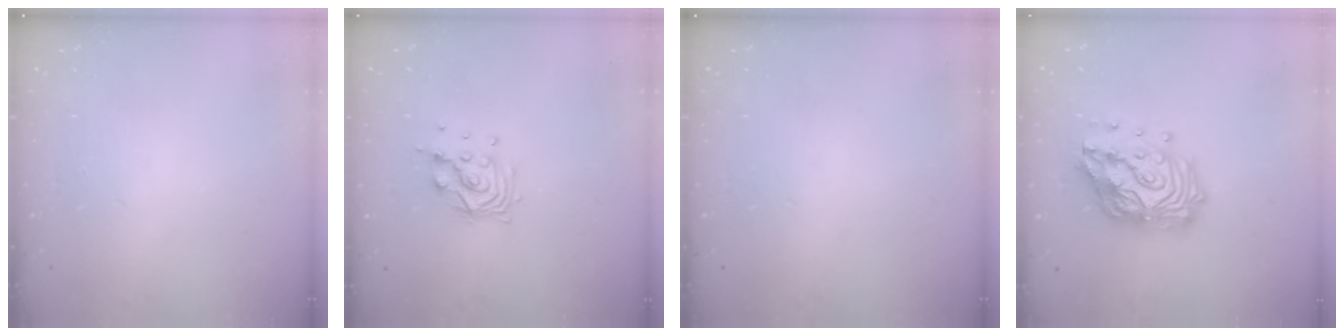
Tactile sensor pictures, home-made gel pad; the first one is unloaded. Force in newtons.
{"total": 9.6, "press": 9.5, "slide": 1.2}
{"total": 0.0}
{"total": 18.5, "press": 18.4, "slide": 2.2}